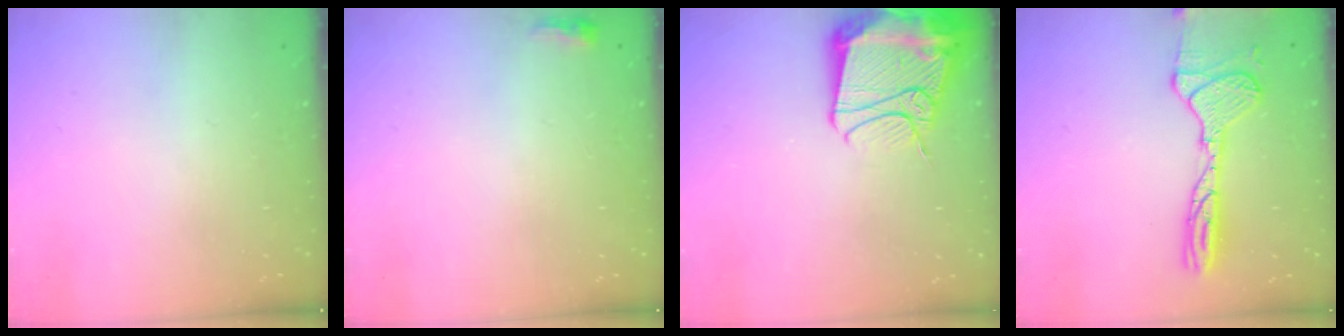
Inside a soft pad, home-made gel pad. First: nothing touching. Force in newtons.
{"total": 2.9, "press": 2.8, "slide": 0.8}
{"total": 19.1, "press": 19.0, "slide": 1.9}
{"total": 15.3, "press": 15.1, "slide": 2.2}